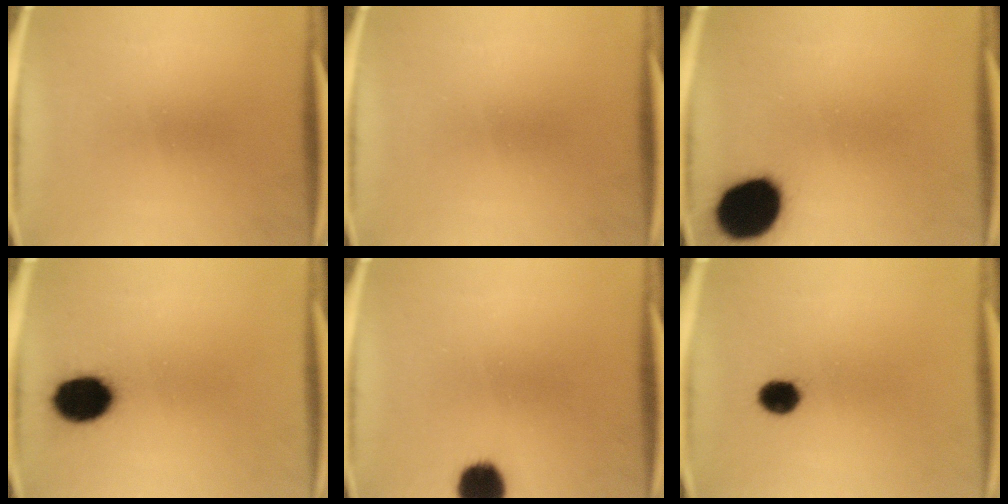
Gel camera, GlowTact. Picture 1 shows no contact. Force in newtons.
{"total": 0.0}
{"total": 13.0}
{"total": 11.5}
{"total": 7.8}
{"total": 4.6}